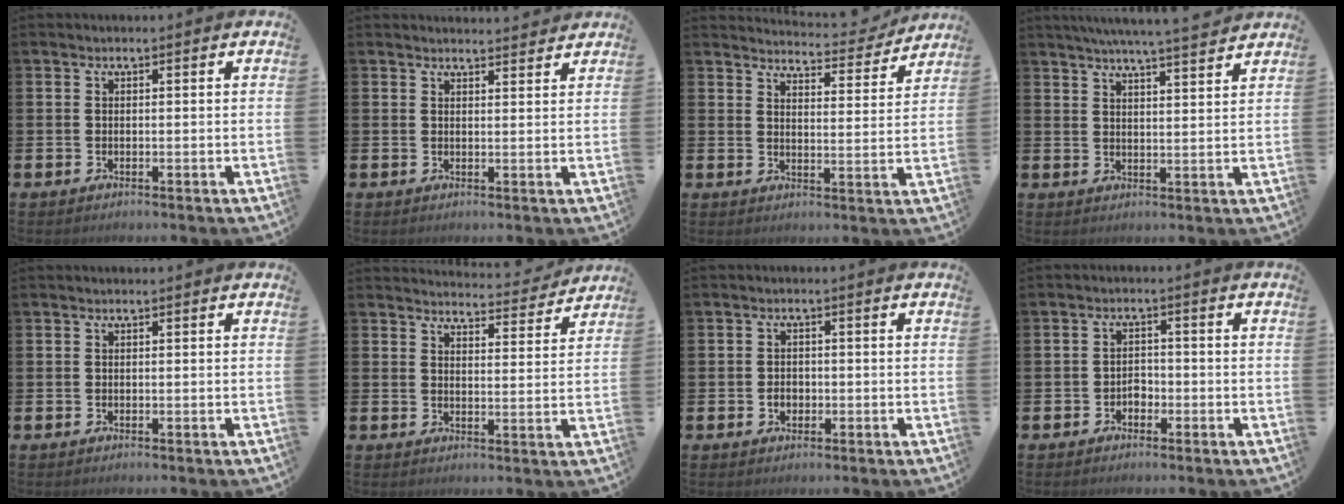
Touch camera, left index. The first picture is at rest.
{"total": 2.3, "force": [2.3, 0.2, -0.1], "torque": [0.005, -0.017, 0.039]}
{"total": 4.9, "force": [4.8, 0.5, 0.4], "torque": [-0.016, -0.038, 0.082]}
{"total": 5.8, "force": [5.5, -0.7, 1.6], "torque": [-0.037, -0.028, 0.096]}
{"total": 0.0}
{"total": 4.3, "force": [4.3, 0.4, 0.3], "torque": [0.000, -0.037, 0.070]}
{"total": 1.8, "force": [-0.4, 1.5, 1.0], "torque": [-0.007, 0.001, -0.014]}
{"total": 1.9, "force": [-1.2, 1.3, 0.6], "torque": [-0.009, 0.002, -0.028]}